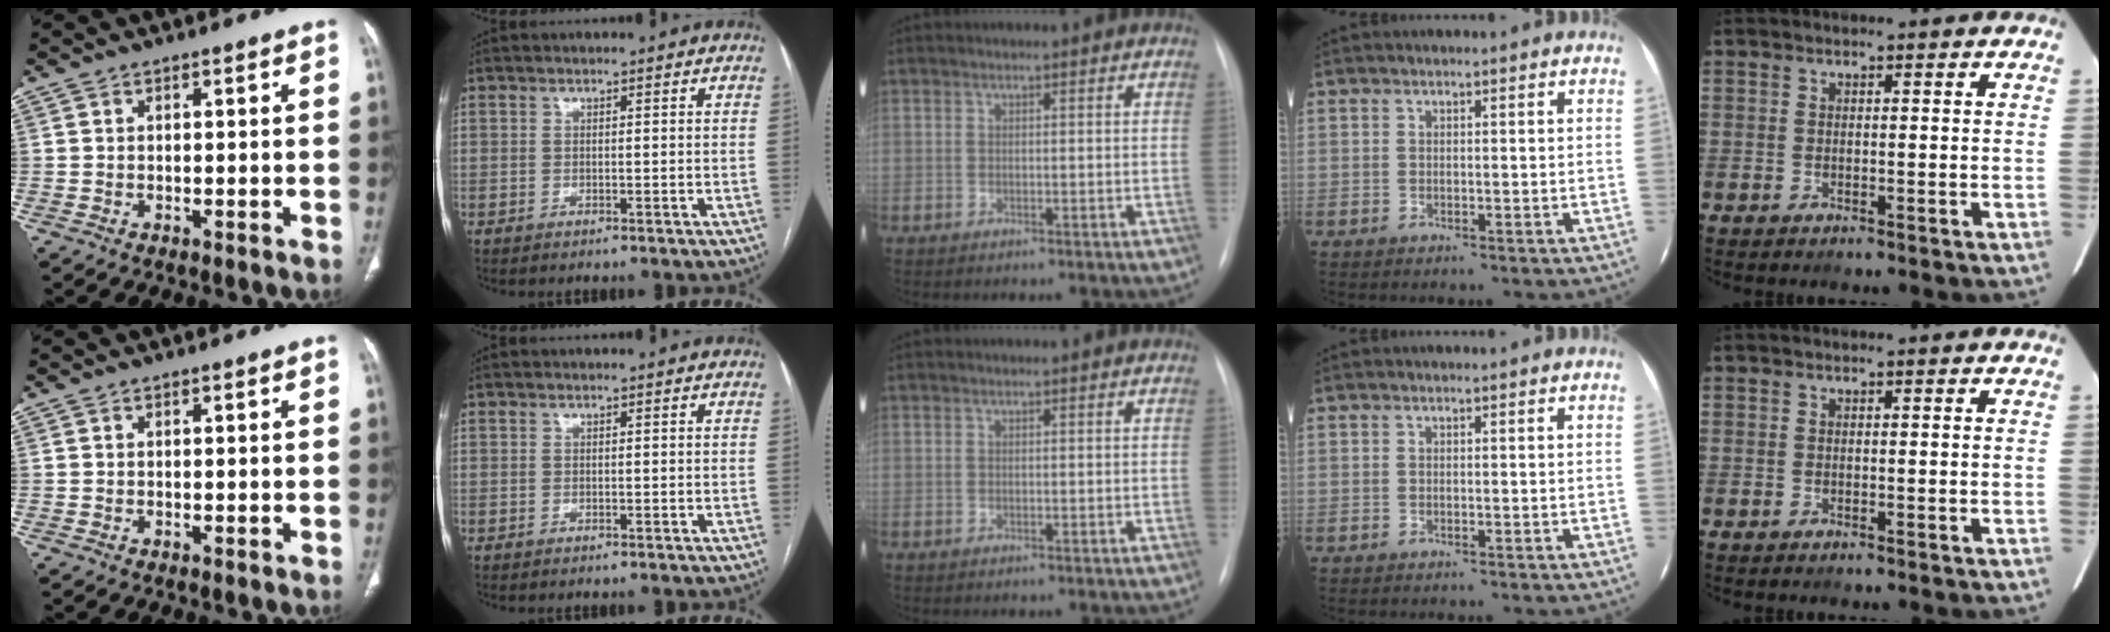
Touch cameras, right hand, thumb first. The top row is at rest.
{}